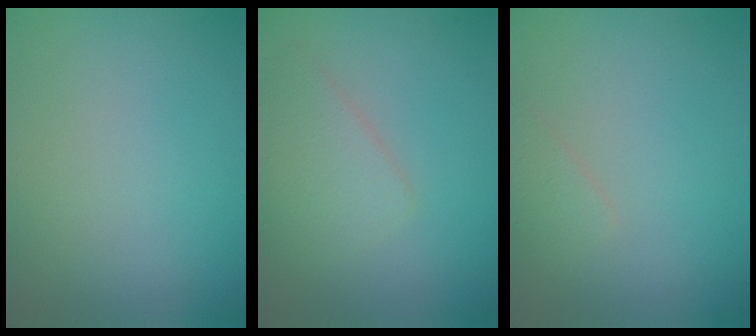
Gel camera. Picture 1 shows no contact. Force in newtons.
{"total": 2.6, "press": 2.6, "slide": 0.1}
{"total": 0.9, "press": 0.9, "slide": 0.1}